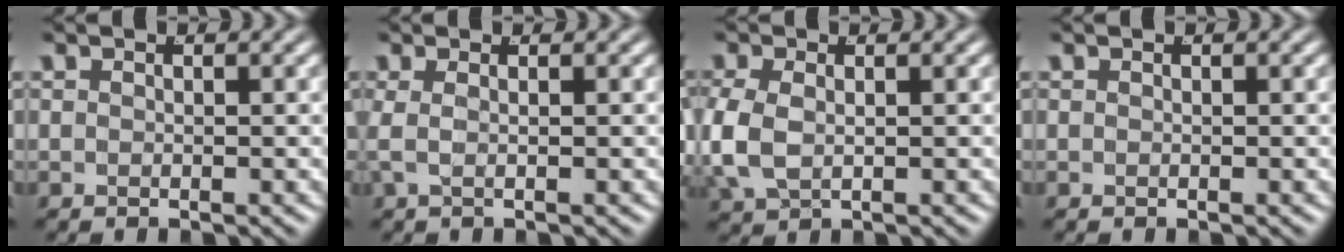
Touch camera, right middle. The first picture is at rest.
{"total": 1.8, "force": [0.3, 0.5, 1.7], "torque": [-0.042, 0.002, 0.007]}
{"total": 3.2, "force": [-0.1, 2.3, 2.3], "torque": [-0.077, -0.015, 0.014]}
{"total": 0.0}